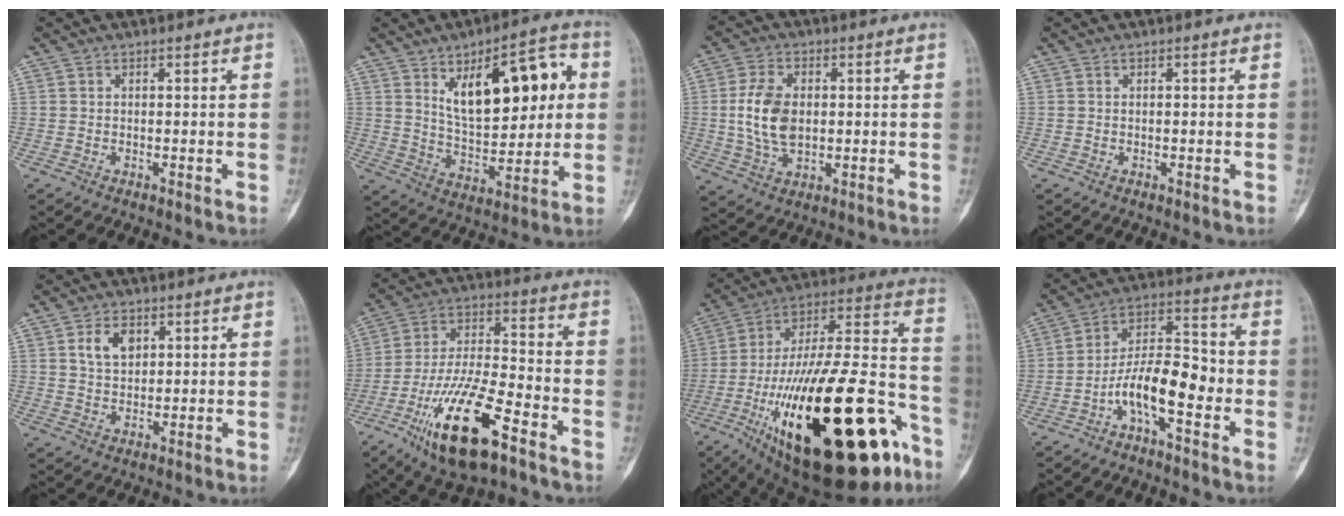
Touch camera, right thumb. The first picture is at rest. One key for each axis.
{"total": 18.3, "fx": 5.1, "fy": 8.7, "fz": 15.3, "tx": -0.188, "ty": -0.001, "tz": 0.088}
{"total": 9.8, "fx": 0.4, "fy": 6.1, "fz": 7.6, "tx": -0.143, "ty": 0.000, "tz": 0.012}
{"total": 0.0}
{"total": 5.3, "fx": 2.1, "fy": 3.5, "fz": 3.5, "tx": -0.049, "ty": -0.007, "tz": 0.039}
{"total": 19.4, "fx": -10.5, "fy": 6.1, "fz": 15.2, "tx": -0.293, "ty": 0.050, "tz": -0.185}
{"total": 42.6, "fx": -18.1, "fy": 15.1, "fz": 35.4, "tx": -0.542, "ty": 0.053, "tz": -0.281}
{"total": 11.7, "fx": -4.3, "fy": 4.6, "fz": 9.8, "tx": -0.163, "ty": 0.060, "tz": -0.082}